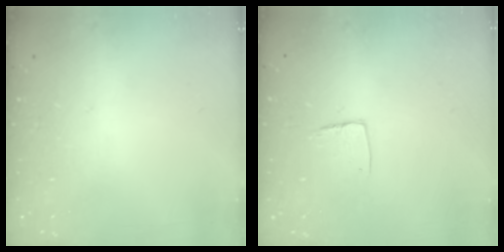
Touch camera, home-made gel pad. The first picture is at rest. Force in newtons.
{"total": 5.9, "press": 5.9, "slide": 0.4}